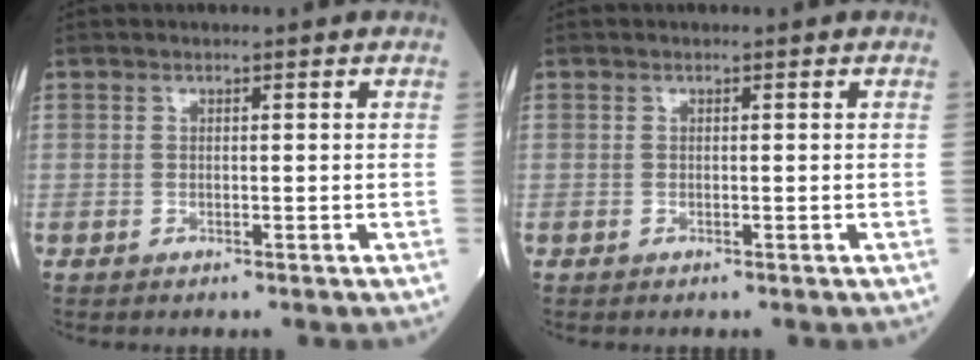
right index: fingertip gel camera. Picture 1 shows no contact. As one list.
[{"total": 0.0}]